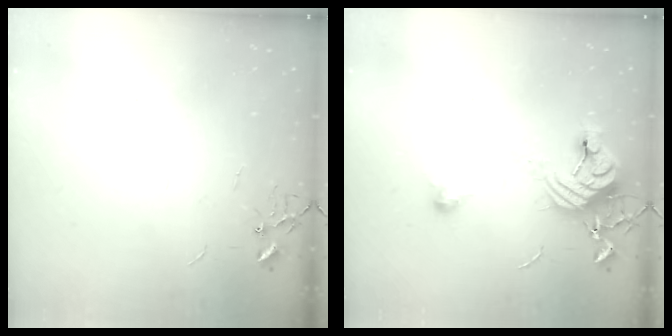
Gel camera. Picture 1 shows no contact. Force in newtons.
{"total": 11.4, "press": 11.4, "slide": 0.9}